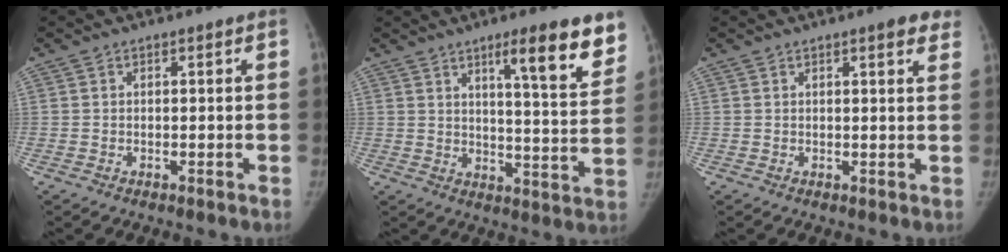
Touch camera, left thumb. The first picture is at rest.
{"total": 13.6, "force": [8.5, 2.2, 10.4], "torque": [-0.115, -0.049, 0.122]}
{"total": 4.5, "force": [2.9, 1.0, 3.3], "torque": [-0.025, -0.005, 0.030]}